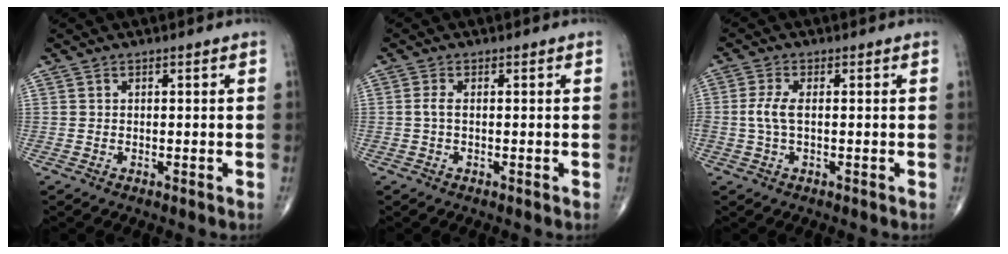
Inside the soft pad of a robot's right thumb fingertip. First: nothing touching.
{"total": 1.5, "force": [-0.1, 0.6, 1.3], "torque": [-0.031, -0.001, -0.002]}
{"total": 3.7, "force": [-0.2, 1.6, 3.4], "torque": [-0.091, 0.002, -0.007]}